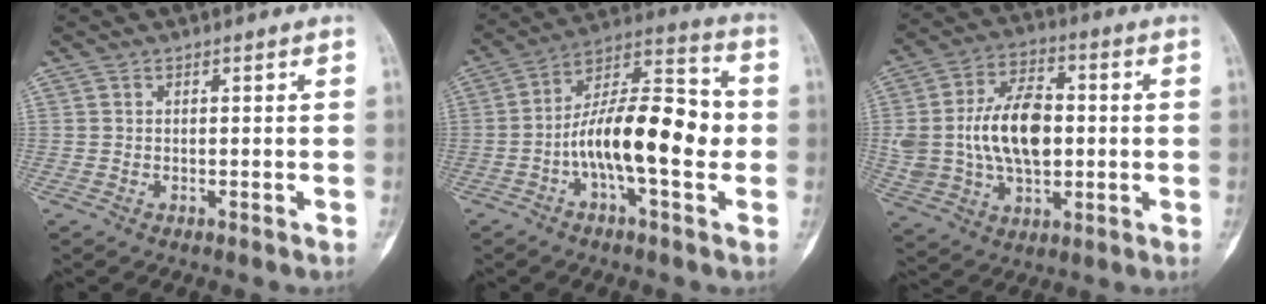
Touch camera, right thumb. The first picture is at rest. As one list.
[{"total": 17.6, "force": [-2.8, 6.5, 16.1], "torque": [-0.253, 0.040, -0.055]}, {"total": 16.8, "force": [0.5, 10.4, 13.2], "torque": [-0.227, 0.017, 0.014]}]